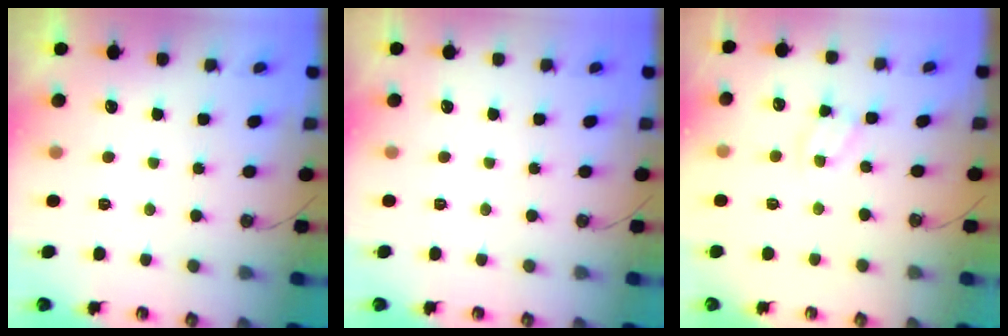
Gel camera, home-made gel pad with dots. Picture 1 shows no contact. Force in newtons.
{"total": 0.0}
{"total": 3.7, "press": 3.7, "slide": 0.5}